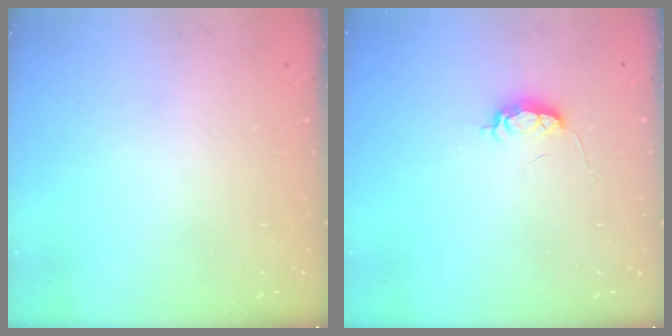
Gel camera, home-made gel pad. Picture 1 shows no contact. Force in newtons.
{"total": 4.9, "press": 4.9, "slide": 0.7}